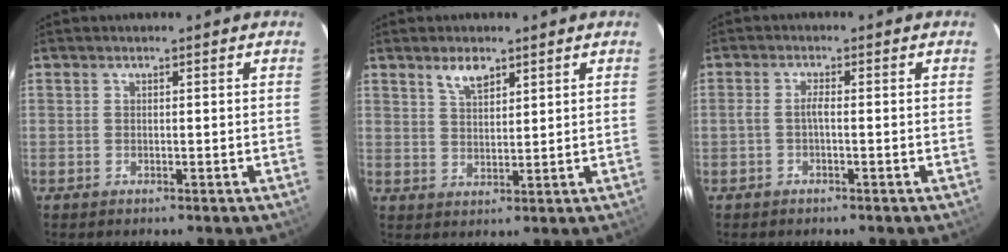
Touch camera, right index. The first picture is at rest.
{"total": 4.0, "force": [2.8, 1.7, 2.4], "torque": [-0.042, 0.004, 0.052]}
{"total": 1.6, "force": [-0.6, 0.1, 1.5], "torque": [-0.031, 0.004, -0.013]}